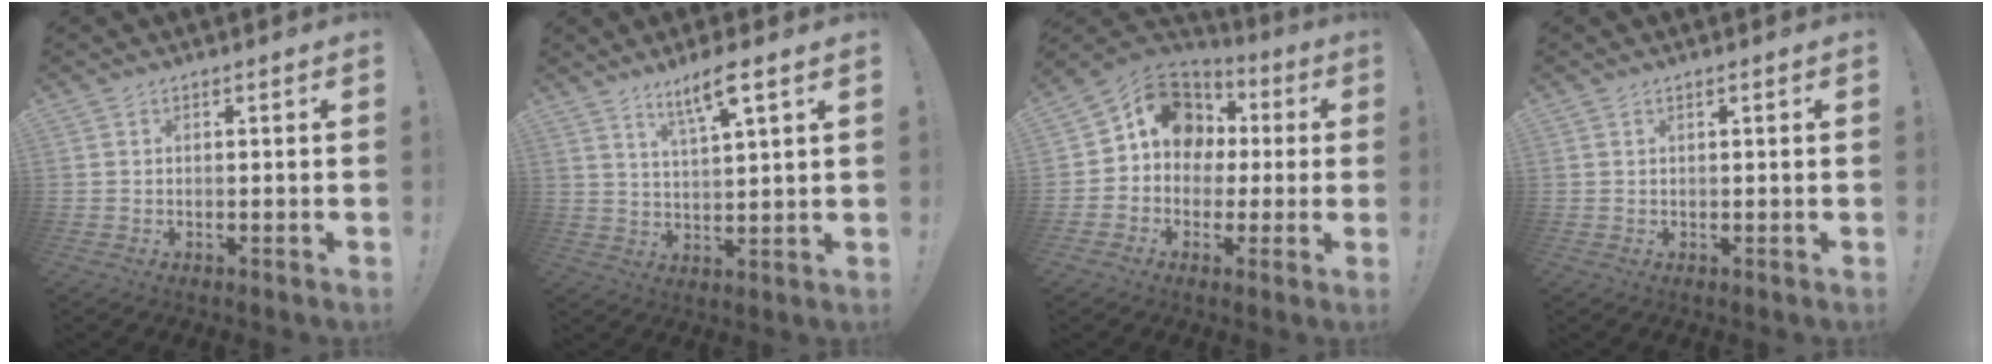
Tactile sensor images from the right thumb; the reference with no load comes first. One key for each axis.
{"total": 8.2, "fx": 5.5, "fy": 0.9, "fz": 6.0, "tx": -0.096, "ty": -0.029, "tz": 0.089}
{"total": 15.0, "fx": 3.2, "fy": 12.5, "fz": 7.6, "tx": -0.105, "ty": 0.001, "tz": 0.072}
{"total": 0.8, "fx": 0.4, "fy": 0.0, "fz": 0.7, "tx": -0.016, "ty": 0.002, "tz": 0.007}